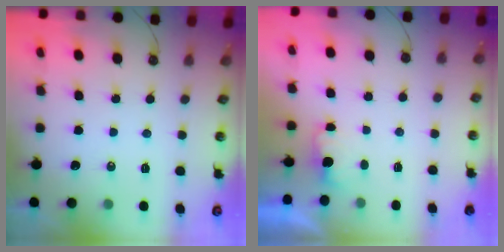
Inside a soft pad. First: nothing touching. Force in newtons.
{"total": 1.5, "press": 1.3, "slide": 0.8}